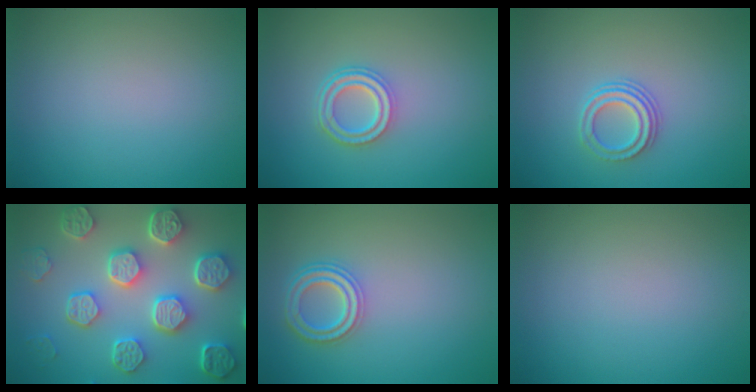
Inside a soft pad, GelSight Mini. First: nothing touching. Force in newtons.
{"total": 3.5, "press": 2.6, "slide": 2.3}
{"total": 2.5, "press": 2.1, "slide": 1.4}
{"total": 8.6, "press": 6.5, "slide": 5.7}
{"total": 3.6, "press": 2.9, "slide": 2.1}
{"total": 0.0}